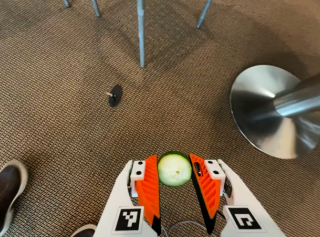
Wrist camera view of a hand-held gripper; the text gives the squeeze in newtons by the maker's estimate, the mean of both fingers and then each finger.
{"total": 7.4, "left": 7.4, "right": 7.4}